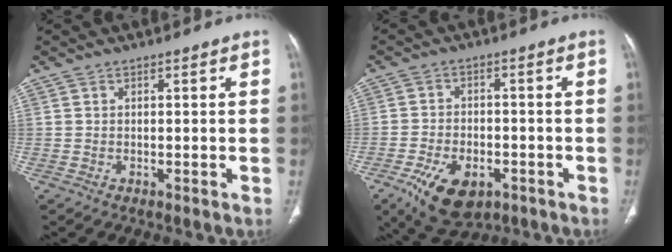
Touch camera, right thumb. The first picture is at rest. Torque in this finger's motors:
{"motor_torque": [0.07, 0.23, 0.03, 0.26, 0.07]}